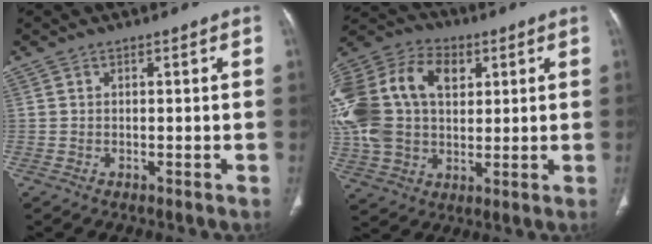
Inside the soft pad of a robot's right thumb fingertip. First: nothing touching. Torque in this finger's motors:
{"motor_torque": [2.45, 2.55, 1.44, -0.16, 0.53]}